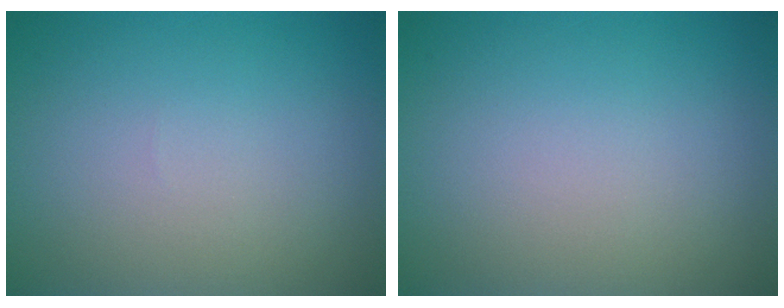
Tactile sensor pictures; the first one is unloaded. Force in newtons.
{"total": 0.0}